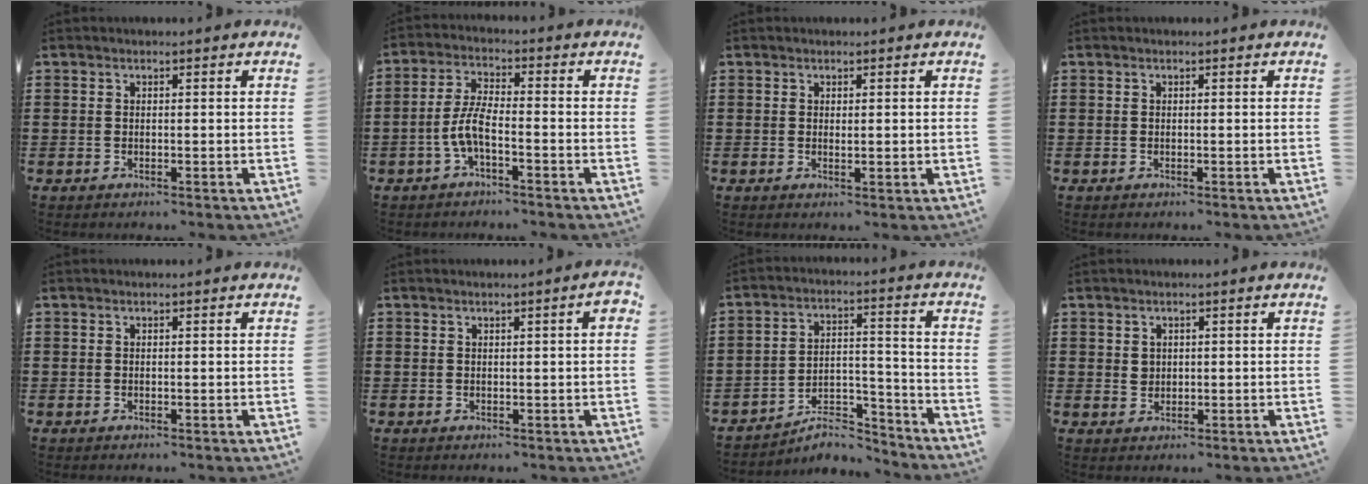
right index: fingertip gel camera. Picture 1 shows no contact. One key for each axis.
{"total": 5.4, "fx": -2.1, "fy": 1.5, "fz": 4.8, "tx": -0.109, "ty": -0.005, "tz": -0.043}
{"total": 0.7, "fx": 0.3, "fy": 0.1, "fz": 0.7, "tx": -0.014, "ty": 0.000, "tz": 0.005}
{"total": 0.0}
{"total": 0.0}
{"total": 1.5, "fx": 0.4, "fy": 0.0, "fz": 1.5, "tx": -0.027, "ty": 0.000, "tz": 0.006}
{"total": 7.0, "fx": -6.4, "fy": 2.1, "fz": 2.1, "tx": -0.026, "ty": 0.021, "tz": -0.119}
{"total": 1.5, "fx": 0.5, "fy": 1.3, "fz": 0.6, "tx": -0.014, "ty": 0.007, "tz": 0.011}